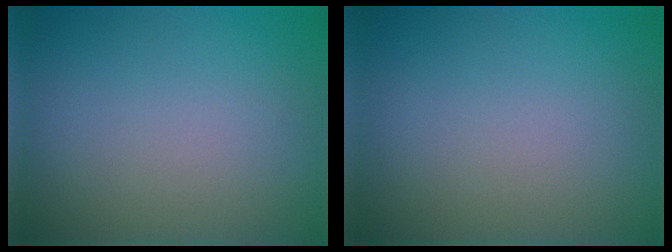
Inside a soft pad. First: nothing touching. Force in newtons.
{"total": 0.0}